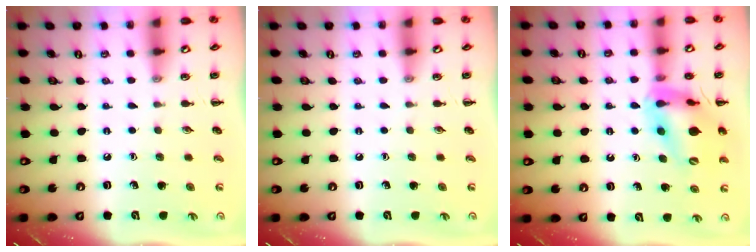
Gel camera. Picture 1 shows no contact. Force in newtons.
{"total": 0.0}
{"total": 17.4, "press": 17.0, "slide": 4.0}